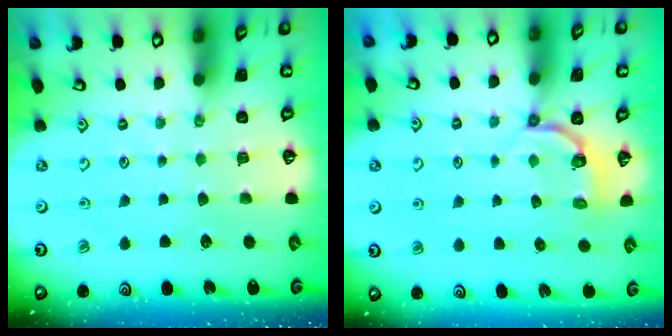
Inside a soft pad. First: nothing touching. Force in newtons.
{"total": 3.7, "press": 2.2, "slide": 3.0}